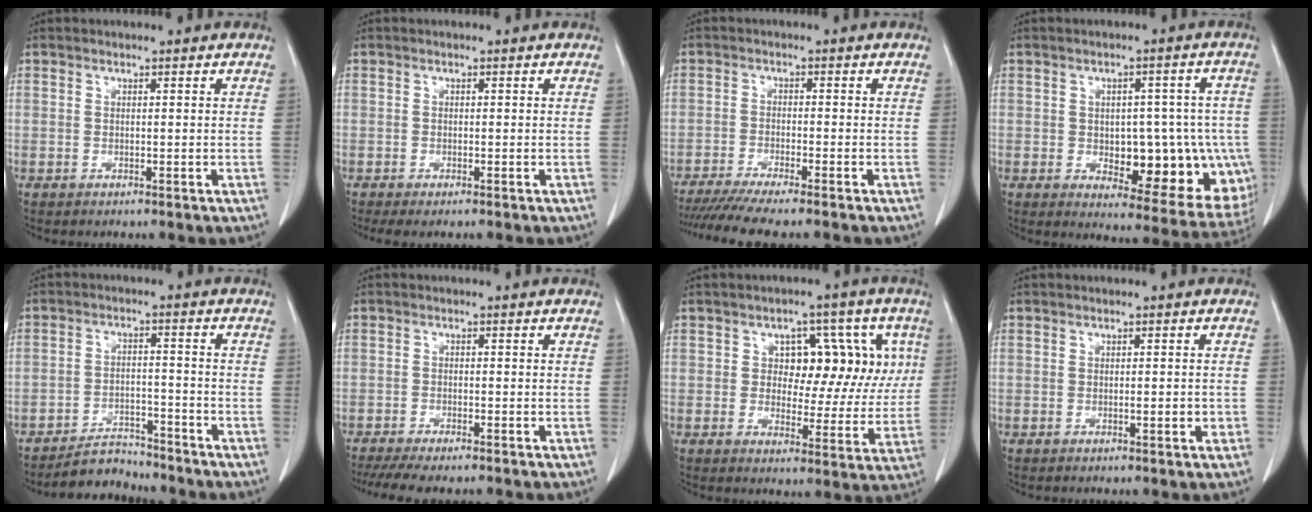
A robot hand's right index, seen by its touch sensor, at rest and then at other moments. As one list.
[{"total": 2.4, "force": [-1.9, 0.5, 1.5], "torque": [-0.022, -0.008, -0.028]}, {"total": 9.9, "force": [-8.6, -0.4, 5.0], "torque": [-0.063, -0.023, -0.134]}, {"total": 15.5, "force": [-3.5, 7.7, 13.0], "torque": [-0.110, 0.024, -0.024]}, {"total": 5.7, "force": [-5.5, 1.4, 0.3], "torque": [-0.006, 0.000, -0.091]}, {"total": 8.8, "force": [-7.4, 1.5, 4.6], "torque": [-0.063, -0.010, -0.111]}, {"total": 10.9, "force": [2.8, 6.4, 8.4], "torque": [-0.091, 0.029, 0.040]}, {"total": 1.5, "force": [-0.3, 0.4, 1.4], "torque": [-0.022, 0.000, -0.003]}]